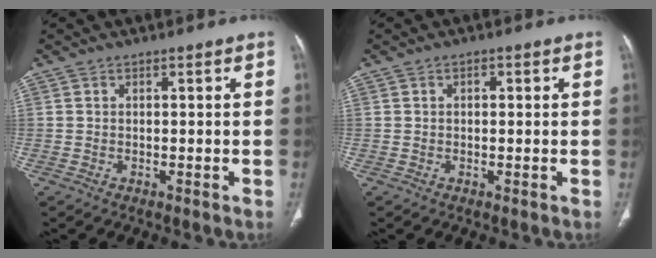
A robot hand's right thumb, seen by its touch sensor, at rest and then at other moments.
{"total": 1.2, "force": [0.4, 0.7, 0.9], "torque": [-0.013, 0.002, 0.006]}